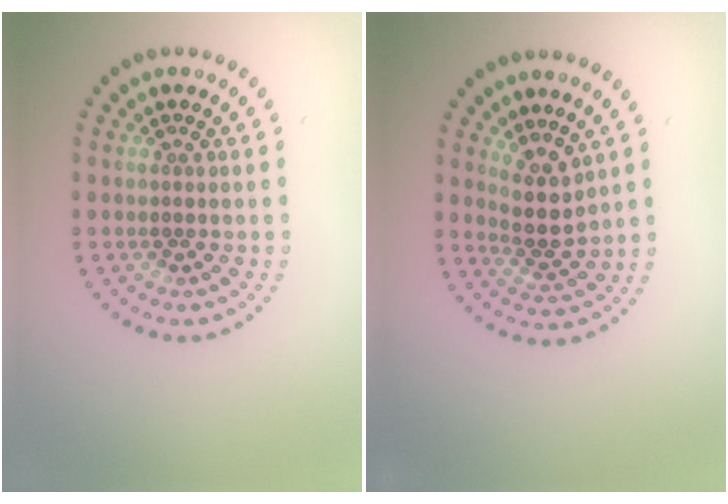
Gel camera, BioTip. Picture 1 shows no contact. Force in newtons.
{"total": 2.9, "press": 2.3, "slide": 1.8}